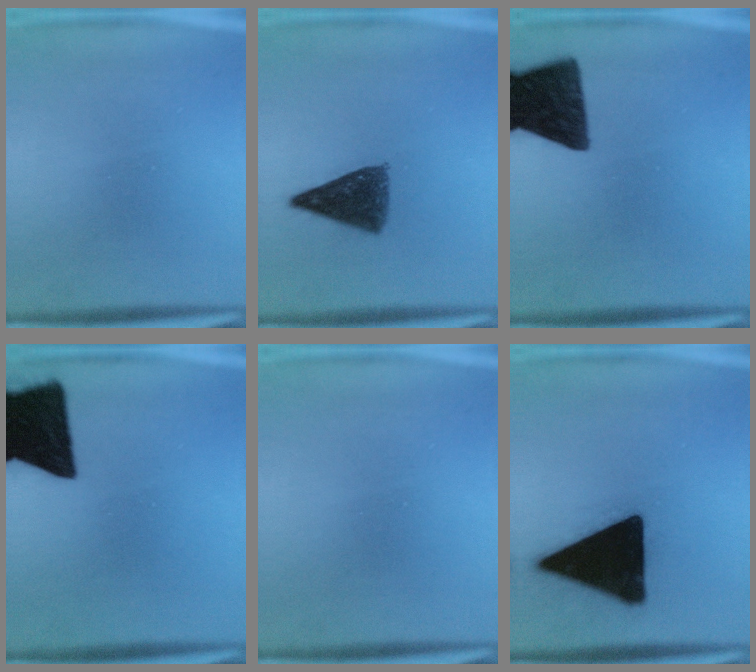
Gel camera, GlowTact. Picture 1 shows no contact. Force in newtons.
{"total": 7.0}
{"total": 14.4}
{"total": 18.0}
{"total": 0.0}
{"total": 21.1}